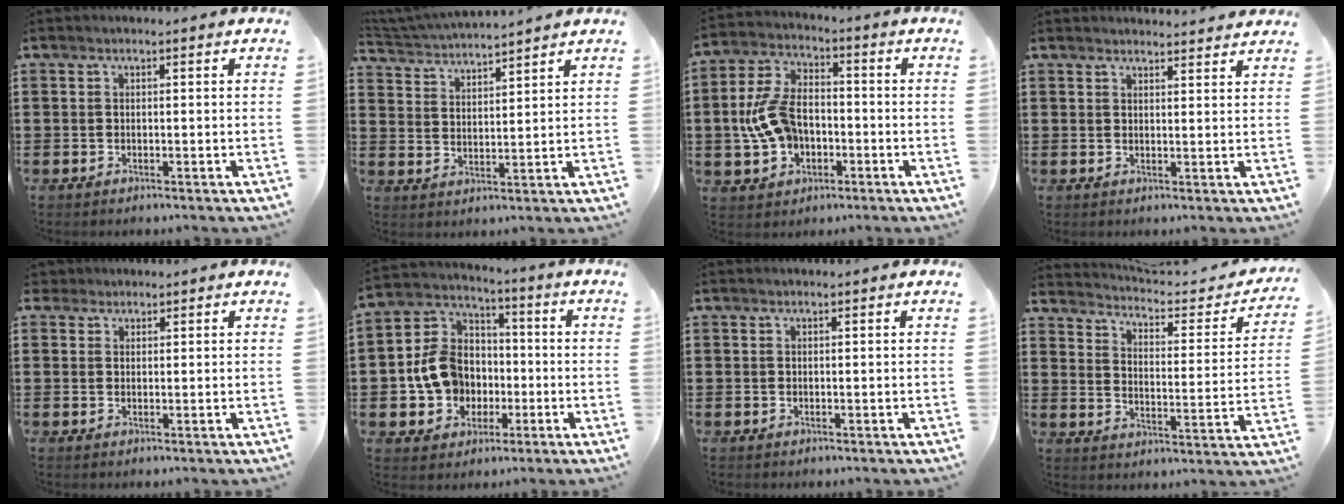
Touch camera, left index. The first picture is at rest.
{"total": 3.9, "force": [3.9, -0.2, 0.5], "torque": [-0.026, -0.021, 0.067]}
{"total": 9.3, "force": [-1.7, 6.1, 6.8], "torque": [-0.171, 0.006, -0.038]}
{"total": 2.1, "force": [2.1, -0.1, 0.1], "torque": [-0.009, -0.006, 0.042]}
{"total": 1.9, "force": [1.6, 1.0, 0.2], "torque": [-0.010, 0.008, 0.031]}
{"total": 10.2, "force": [-1.7, 8.8, 4.7], "torque": [-0.138, 0.022, -0.031]}
{"total": 0.0}
{"total": 2.9, "force": [2.7, 0.2, 0.9], "torque": [-0.039, -0.026, 0.036]}